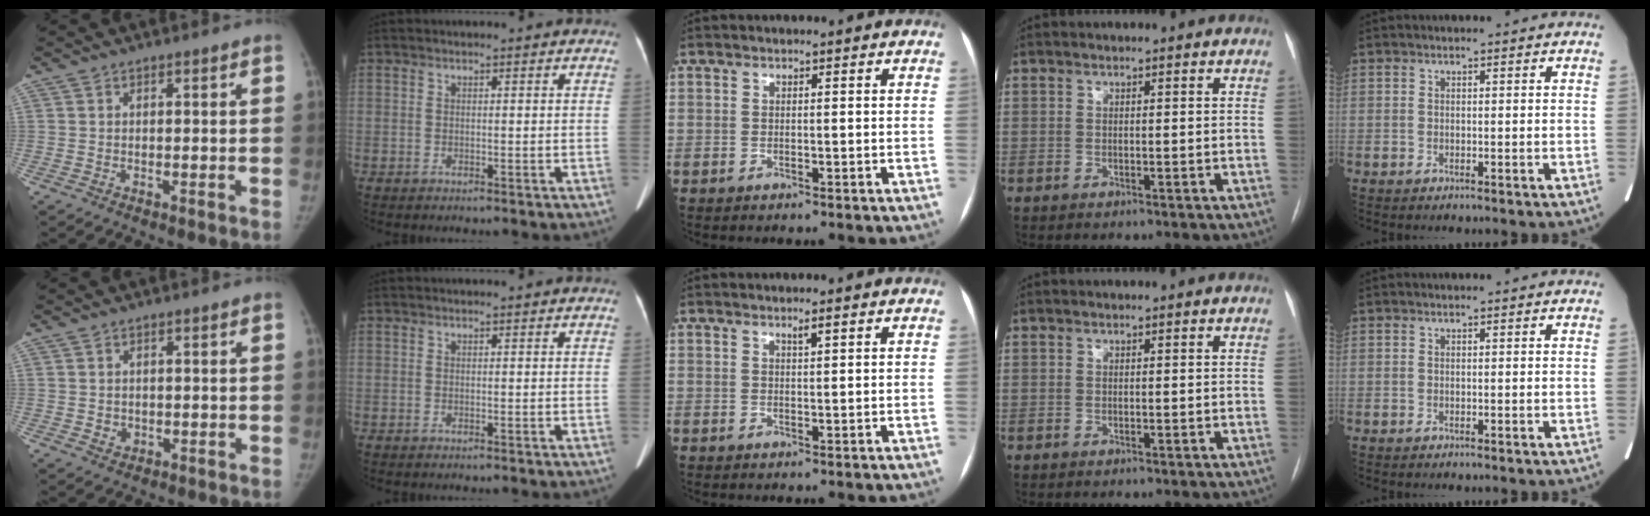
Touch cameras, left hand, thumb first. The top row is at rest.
{"thumb": {"total": 1.8, "force": [-0.1, 1.7, 0.7], "torque": [-0.004, 0.001, 0.004]}, "middle": {"total": 1.0, "force": [0.7, 0.0, 0.8], "torque": [-0.015, 0.001, 0.013]}}